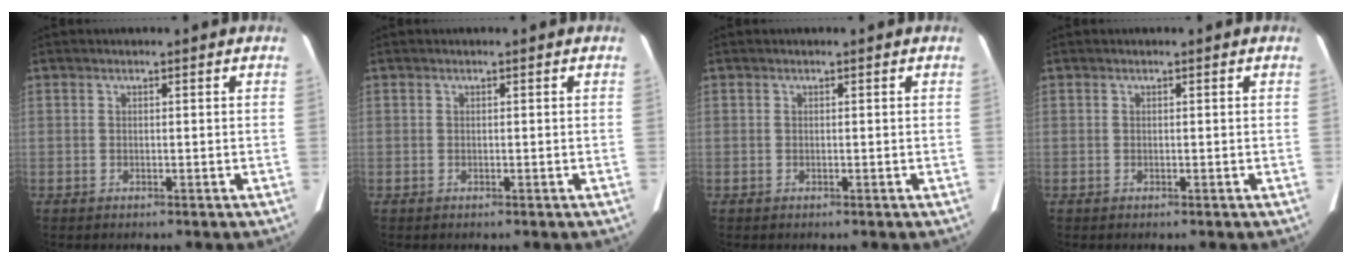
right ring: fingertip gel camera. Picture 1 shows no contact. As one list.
[{"total": 0.0}, {"total": 0.0}, {"total": 0.0}]